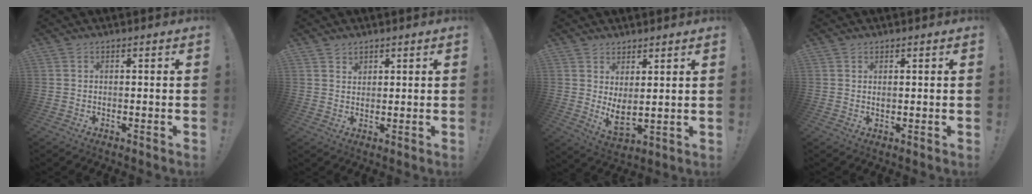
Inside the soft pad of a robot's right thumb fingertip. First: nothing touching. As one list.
[{"total": 2.2, "force": [1.7, 1.3, 0.3], "torque": [0.006, -0.014, 0.029]}, {"total": 5.8, "force": [3.0, 2.6, 4.2], "torque": [-0.053, -0.033, 0.059]}, {"total": 0.9, "force": [0.6, 0.5, 0.3], "torque": [-0.001, -0.003, 0.010]}]